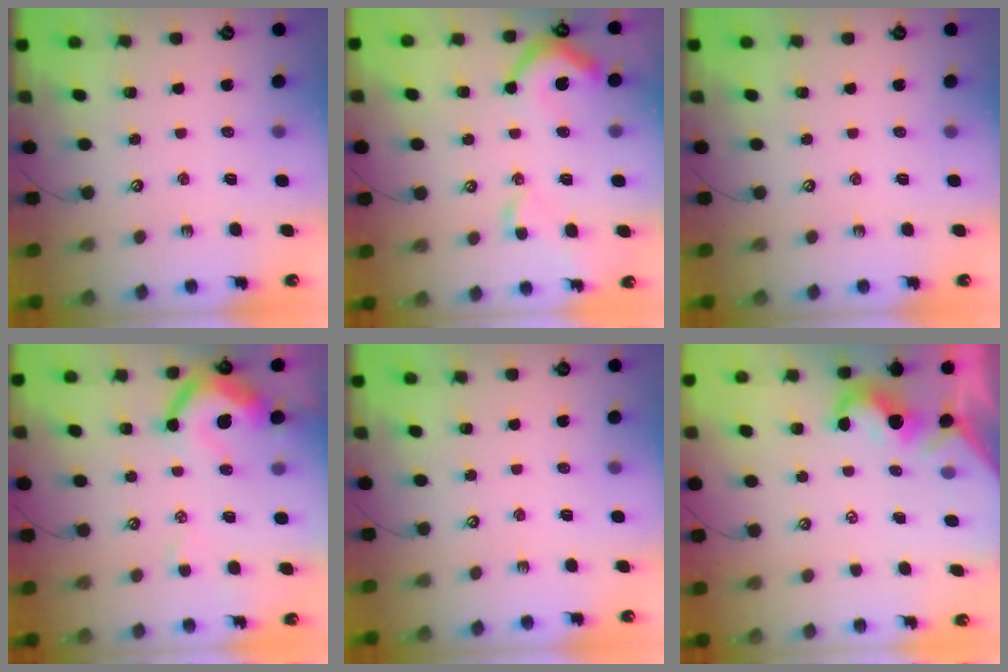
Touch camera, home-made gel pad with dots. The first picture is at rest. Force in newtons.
{"total": 10.0, "press": 9.9, "slide": 1.2}
{"total": 0.0}
{"total": 9.6, "press": 9.4, "slide": 1.7}
{"total": 0.0}
{"total": 1.5, "press": 1.3, "slide": 0.8}